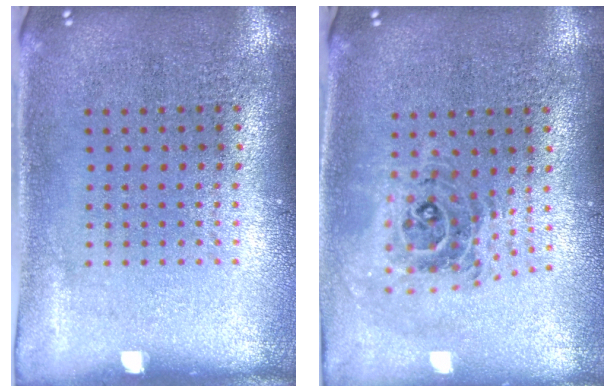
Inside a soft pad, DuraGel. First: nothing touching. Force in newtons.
{"total": 0.9, "press": 0.9, "slide": 0.2}